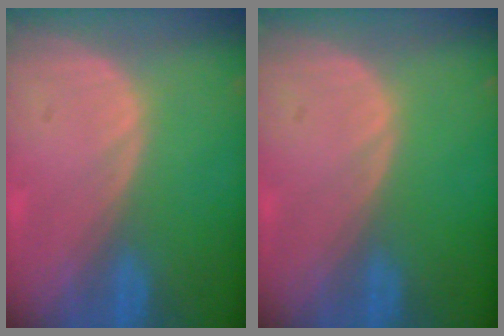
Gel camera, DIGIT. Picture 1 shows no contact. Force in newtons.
{"total": 0.0}